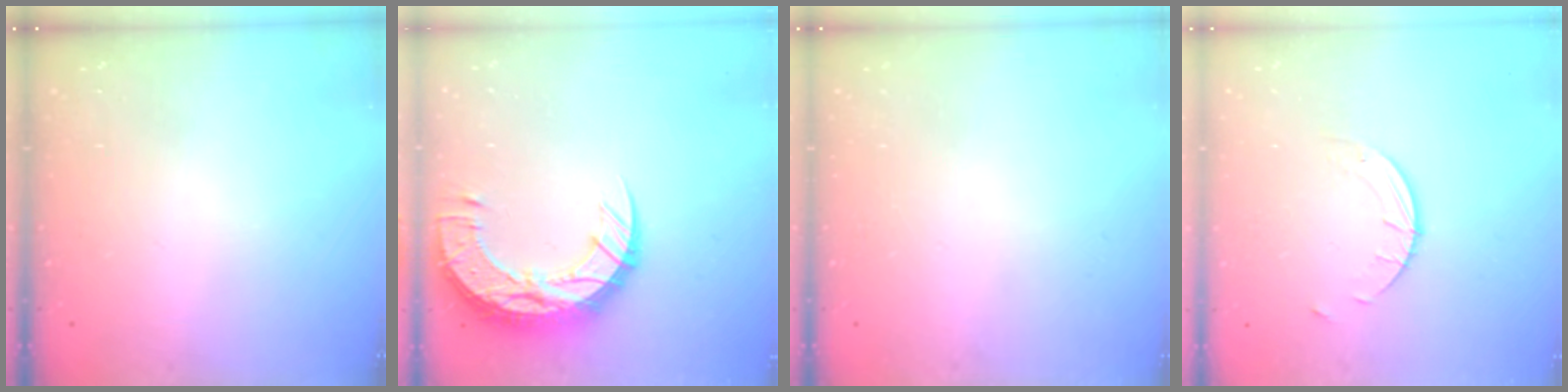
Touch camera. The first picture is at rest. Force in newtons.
{"total": 16.8, "press": 16.7, "slide": 1.1}
{"total": 0.0}
{"total": 2.7, "press": 2.7, "slide": 0.3}